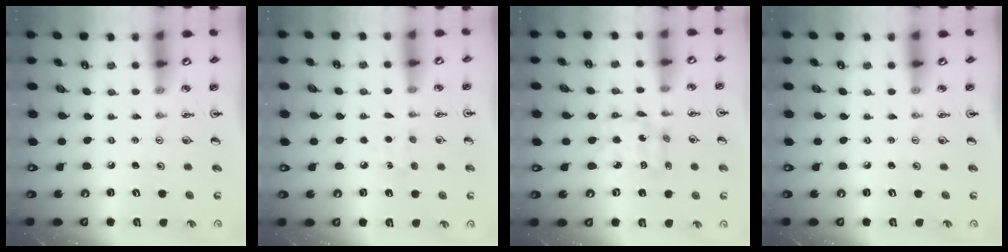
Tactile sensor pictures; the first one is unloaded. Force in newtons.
{"total": 5.2, "press": 5.2, "slide": 0.6}
{"total": 9.4, "press": 9.3, "slide": 0.7}
{"total": 0.0}